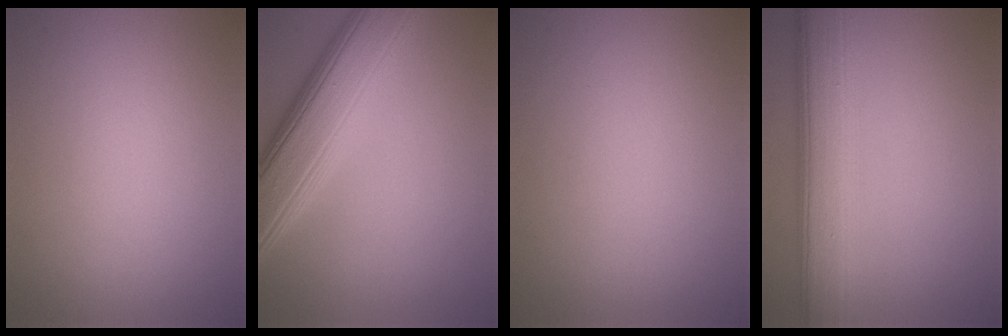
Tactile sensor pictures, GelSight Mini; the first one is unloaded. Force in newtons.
{"total": 8.8, "press": 8.8, "slide": 0.3}
{"total": 0.0}
{"total": 8.2, "press": 8.2, "slide": 0.1}